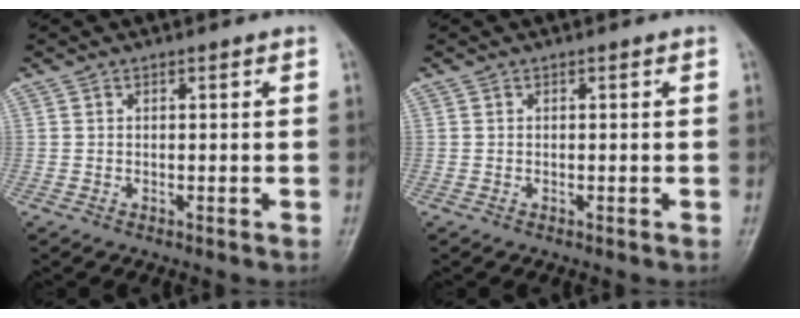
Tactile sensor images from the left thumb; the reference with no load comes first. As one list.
[{"total": 0.0}]